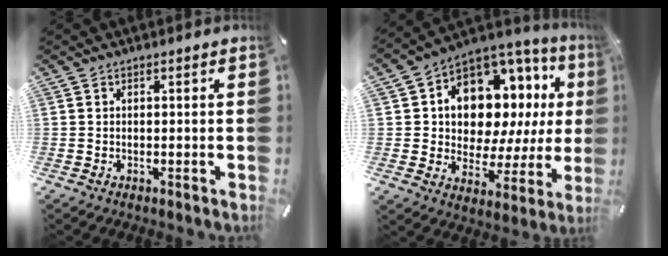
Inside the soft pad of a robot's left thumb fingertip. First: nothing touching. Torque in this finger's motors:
{"motor_torque": [0.73, 1.50, 0.54, -0.02, 0.37]}